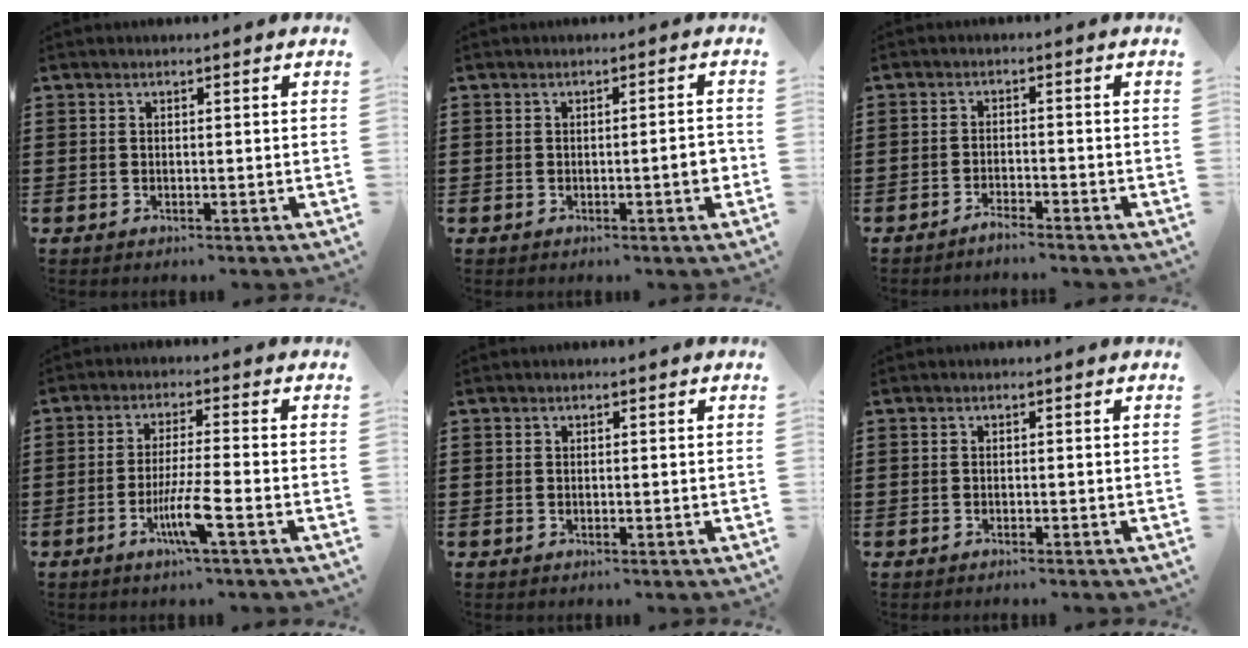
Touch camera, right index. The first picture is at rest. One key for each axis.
{"total": 2.8, "fx": -0.6, "fy": 0.1, "fz": 2.7, "tx": -0.043, "ty": -0.002, "tz": -0.012}
{"total": 1.9, "fx": -1.9, "fy": -0.2, "fz": 0.3, "tx": -0.008, "ty": 0.005, "tz": -0.038}
{"total": 6.5, "fx": -2.9, "fy": 0.0, "fz": 5.8, "tx": -0.115, "ty": -0.016, "tz": -0.055}
{"total": 0.0}
{"total": 0.5, "fx": -0.5, "fy": 0.0, "fz": 0.1, "tx": -0.004, "ty": -0.002, "tz": -0.010}